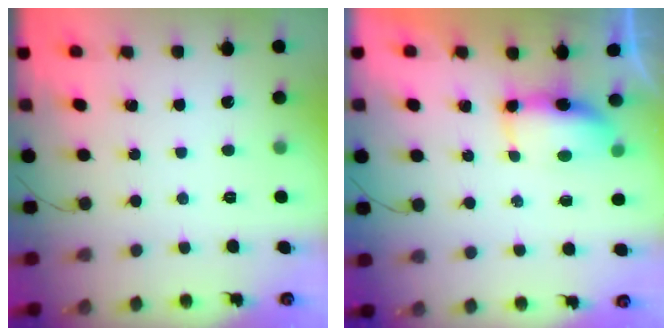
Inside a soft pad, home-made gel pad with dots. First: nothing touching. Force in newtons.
{"total": 7.5, "press": 6.8, "slide": 3.2}